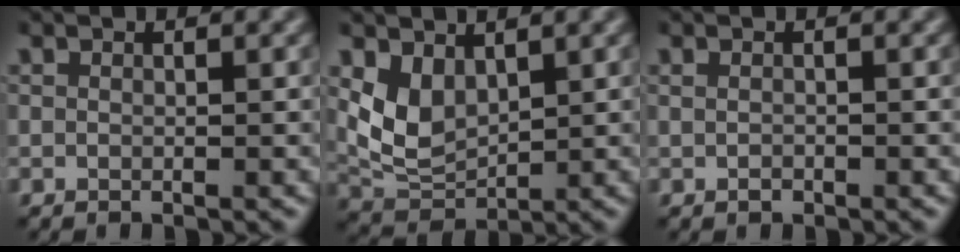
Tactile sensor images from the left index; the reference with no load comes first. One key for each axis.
{"total": 3.3, "fx": 0.9, "fy": 2.3, "fz": 2.2, "tx": -0.054, "ty": -0.008, "tz": 0.030}
{"total": 0.7, "fx": -0.7, "fy": 0.1, "fz": 0.0, "tx": -0.002, "ty": -0.001, "tz": -0.007}